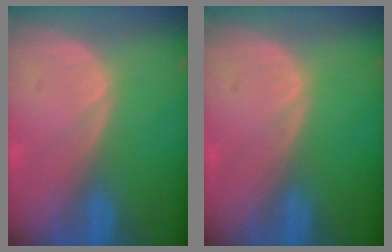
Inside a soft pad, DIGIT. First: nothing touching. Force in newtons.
{"total": 0.0}